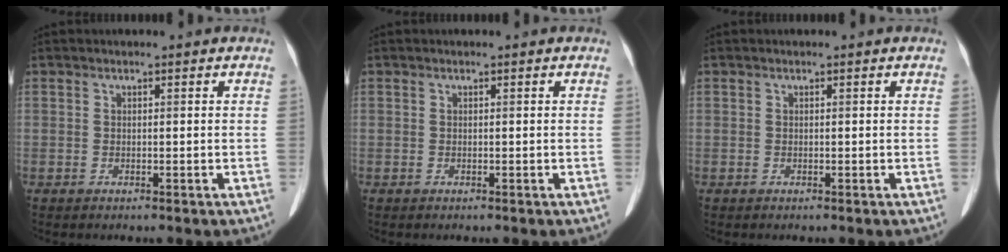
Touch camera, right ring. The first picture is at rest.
{"total": 0.0}
{"total": 0.0}